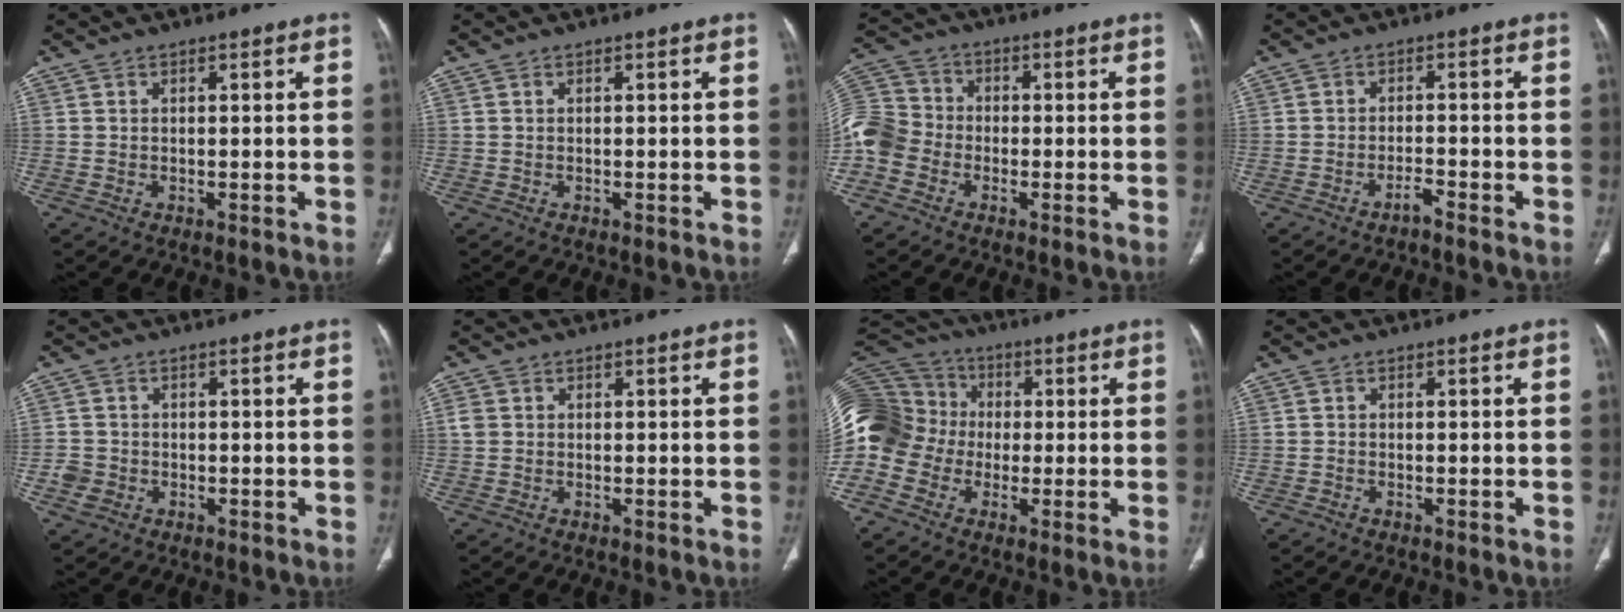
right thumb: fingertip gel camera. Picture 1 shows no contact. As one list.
[{"total": 0.0}, {"total": 10.0, "force": [-3.1, 8.2, 4.8], "torque": [-0.099, 0.028, -0.073]}, {"total": 1.7, "force": [-1.6, 0.1, 0.7], "torque": [-0.012, 0.013, -0.027]}, {"total": 3.1, "force": [-1.3, 2.6, 0.9], "torque": [-0.011, 0.011, -0.026]}, {"total": 1.5, "force": [-0.2, 1.4, 0.7], "torque": [-0.008, 0.003, -0.007]}, {"total": 20.3, "force": [-2.0, 17.4, 10.3], "torque": [-0.267, 0.057, -0.046]}, {"total": 0.0}]